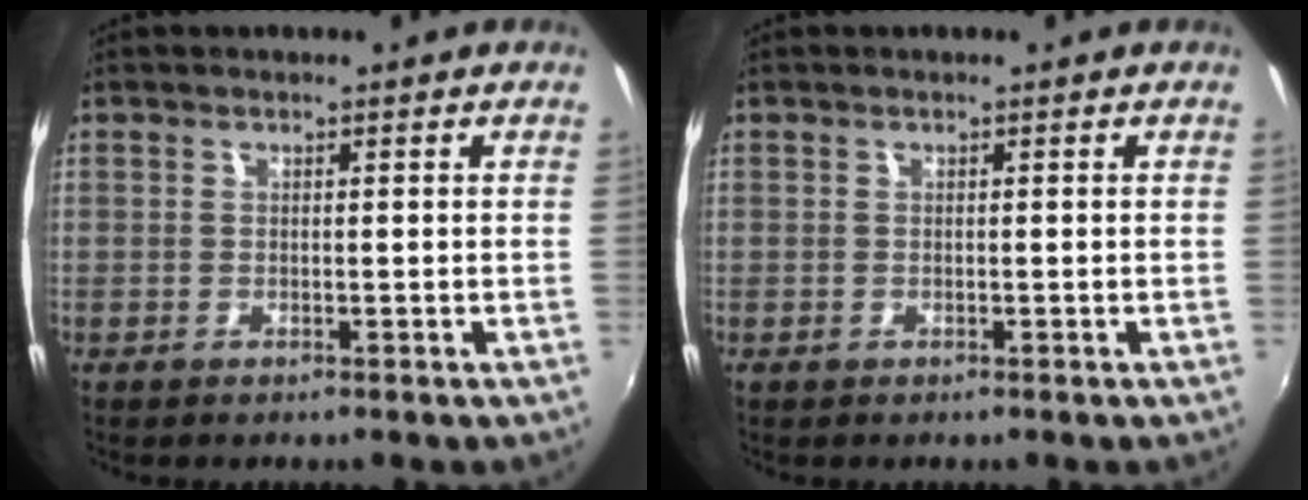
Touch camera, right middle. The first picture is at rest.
{"total": 0.0}